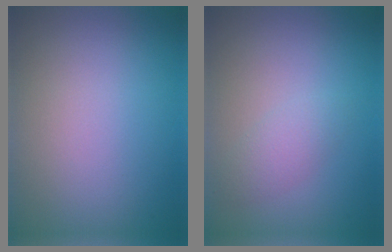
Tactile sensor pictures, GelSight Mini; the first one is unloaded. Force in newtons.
{"total": 1.7, "press": 1.7, "slide": 0.0}